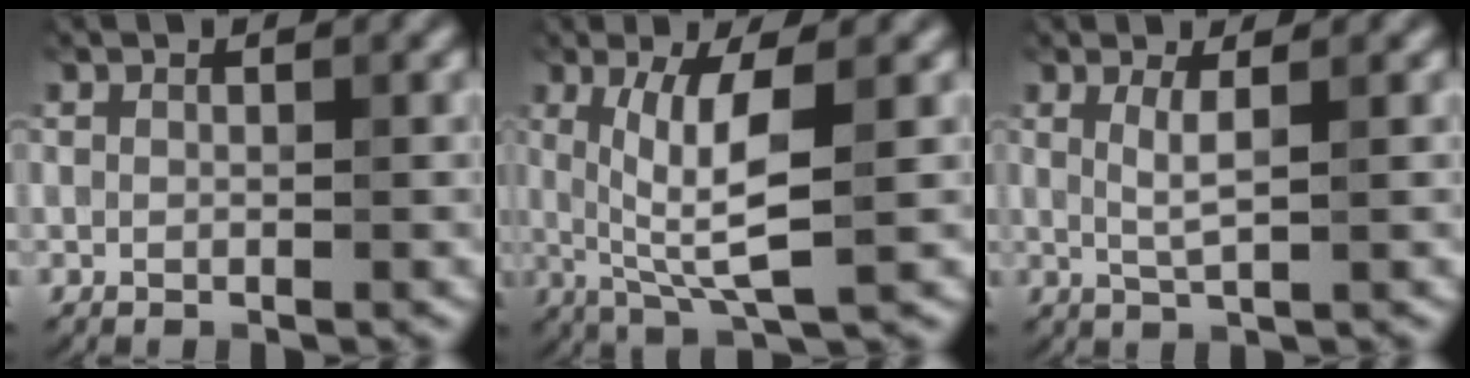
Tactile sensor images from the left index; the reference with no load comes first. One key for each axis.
{"total": 5.9, "fx": 0.6, "fy": 1.0, "fz": 5.8, "tx": -0.110, "ty": -0.004, "tz": 0.015}
{"total": 2.1, "fx": 0.6, "fy": 0.3, "fz": 2.0, "tx": -0.037, "ty": -0.002, "tz": 0.010}